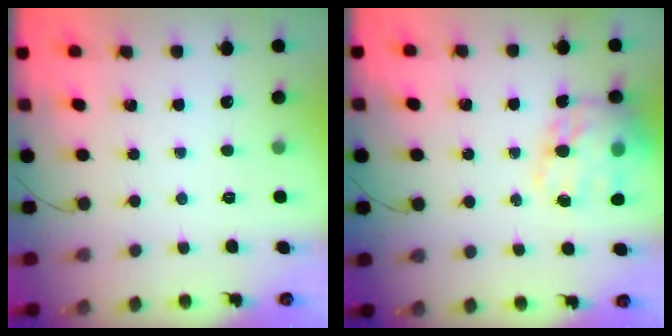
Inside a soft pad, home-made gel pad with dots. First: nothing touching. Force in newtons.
{"total": 19.2, "press": 18.7, "slide": 4.5}